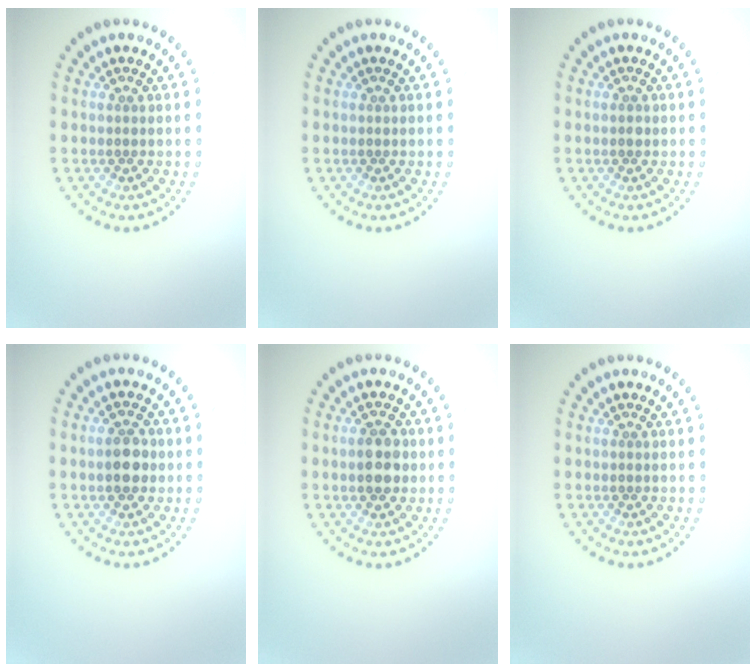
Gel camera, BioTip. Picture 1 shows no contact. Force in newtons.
{"total": 0.0}
{"total": 0.7, "press": 0.7, "slide": 0.1}
{"total": 2.5, "press": 2.5, "slide": 0.1}
{"total": 3.3, "press": 3.3, "slide": 0.0}
{"total": 0.0}